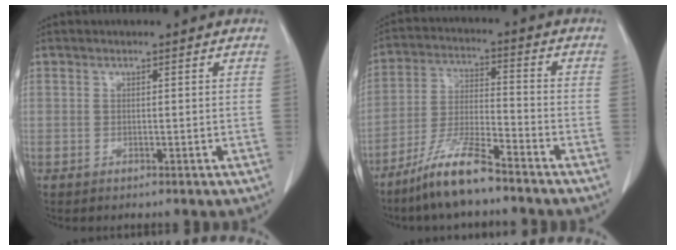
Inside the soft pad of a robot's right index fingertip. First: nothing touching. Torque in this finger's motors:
{"motor_torque": [0.80, -0.78, 0.41, 0.16]}